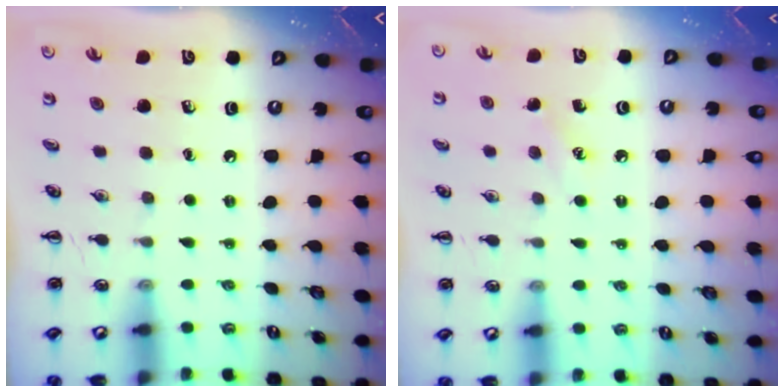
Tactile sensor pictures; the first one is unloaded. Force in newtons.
{"total": 5.3, "press": 5.2, "slide": 1.3}